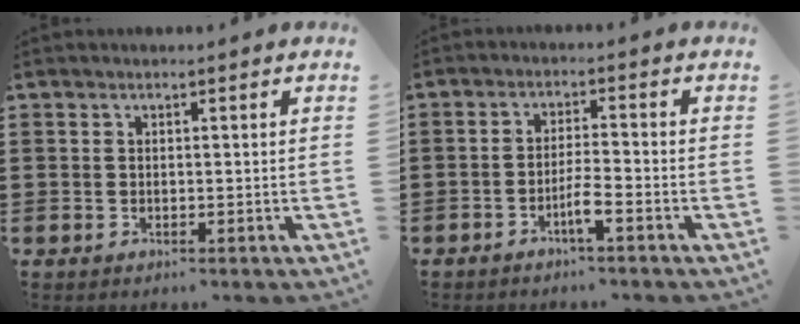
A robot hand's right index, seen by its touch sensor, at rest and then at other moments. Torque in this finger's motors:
{"motor_torque": [0.25, -0.21, 0.28, 0.08]}